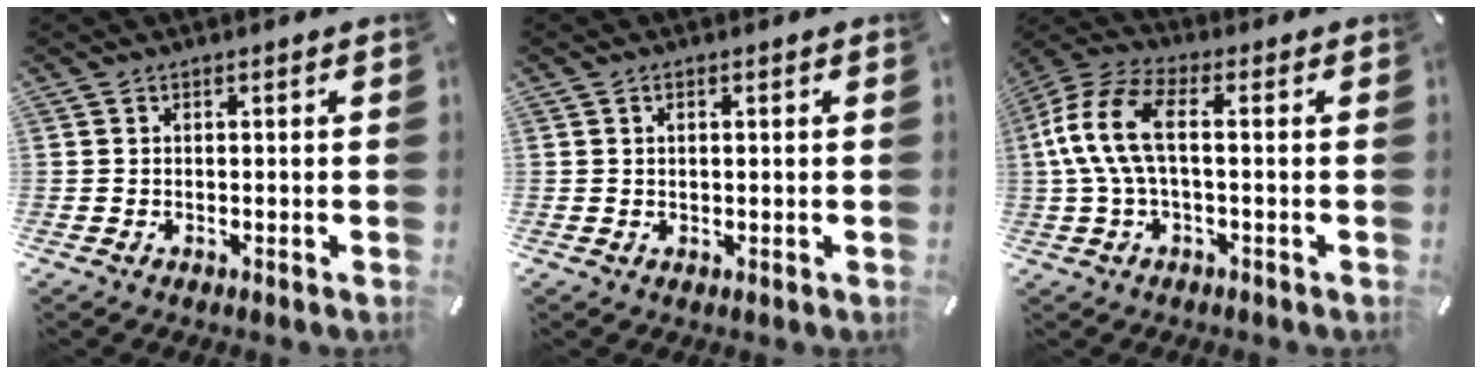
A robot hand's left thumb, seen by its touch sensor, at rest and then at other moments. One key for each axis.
{"total": 1.1, "fx": 0.4, "fy": 0.6, "fz": 0.9, "tx": -0.018, "ty": 0.003, "tz": 0.007}
{"total": 12.3, "fx": 0.1, "fy": 5.9, "fz": 10.8, "tx": -0.232, "ty": -0.002, "tz": 0.000}